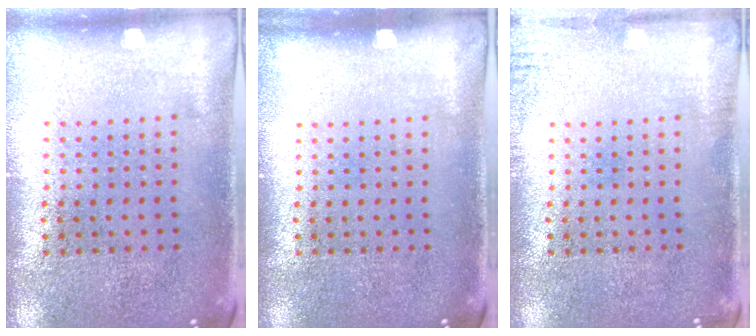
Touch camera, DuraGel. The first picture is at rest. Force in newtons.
{"total": 0.0}
{"total": 1.3, "press": 1.3, "slide": 0.1}